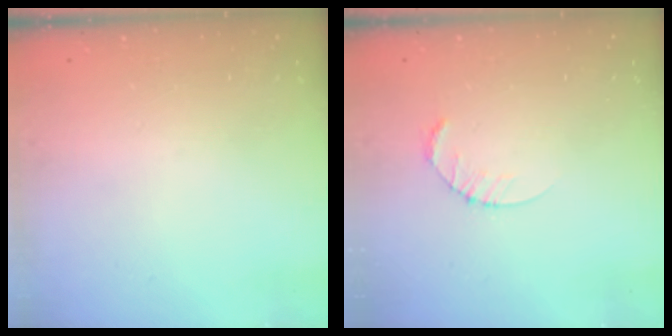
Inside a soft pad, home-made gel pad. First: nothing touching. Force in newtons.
{"total": 2.6, "press": 2.6, "slide": 0.4}